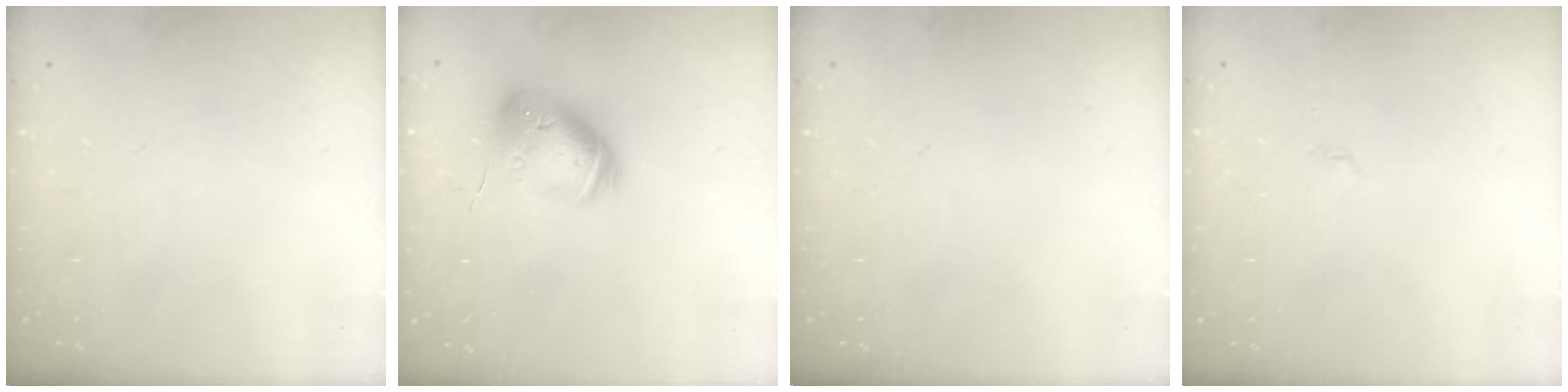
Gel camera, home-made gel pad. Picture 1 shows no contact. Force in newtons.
{"total": 15.5, "press": 15.4, "slide": 2.2}
{"total": 0.0}
{"total": 2.0, "press": 2.0, "slide": 0.2}